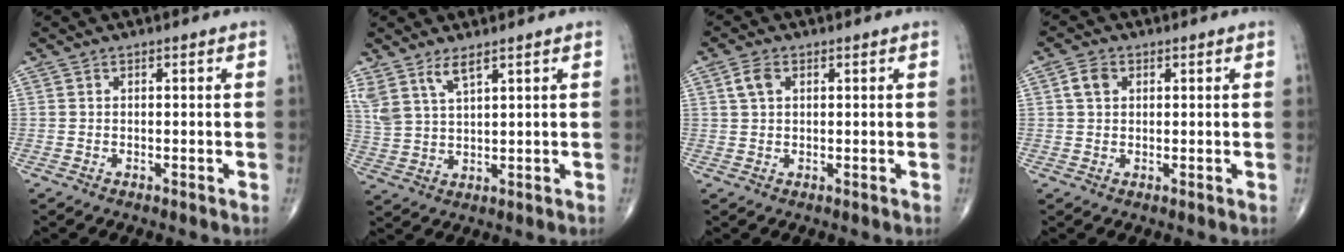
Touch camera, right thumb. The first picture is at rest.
{"total": 5.9, "force": [4.1, 1.6, 4.0], "torque": [-0.087, -0.017, 0.091]}
{"total": 3.0, "force": [1.1, 1.9, 2.1], "torque": [-0.041, 0.005, 0.022]}
{"total": 3.1, "force": [1.0, 2.3, 1.9], "torque": [-0.031, 0.004, 0.018]}